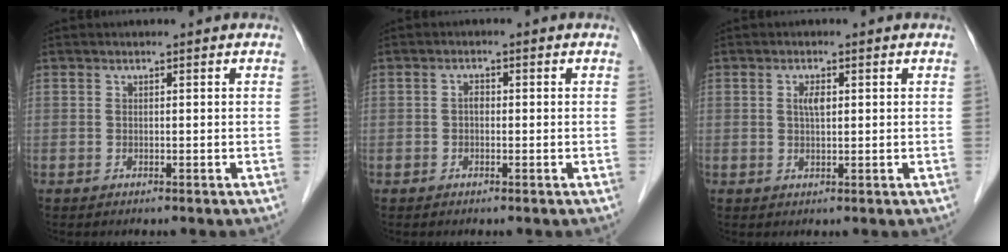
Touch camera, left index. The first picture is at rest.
{"total": 1.2, "force": [-0.4, 0.8, 0.9], "torque": [-0.015, 0.002, -0.009]}
{"total": 2.0, "force": [0.3, 0.8, 1.8], "torque": [-0.038, 0.000, 0.007]}